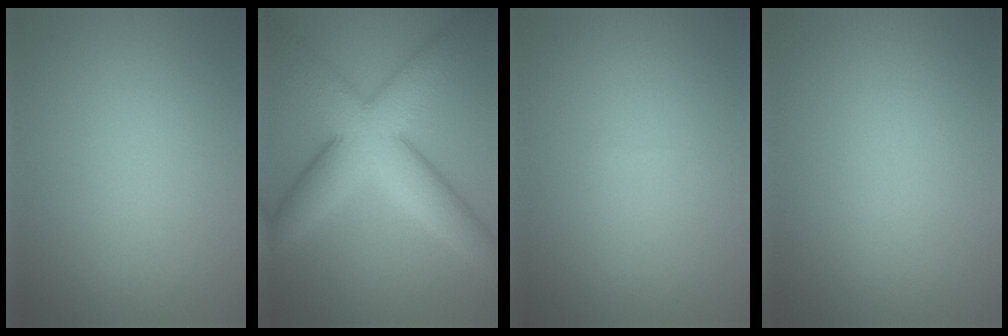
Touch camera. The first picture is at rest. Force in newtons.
{"total": 9.9, "press": 9.9, "slide": 0.1}
{"total": 0.0}
{"total": 0.0}